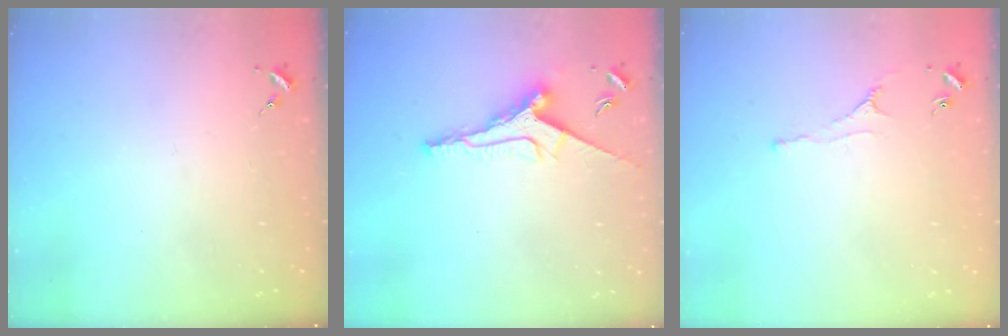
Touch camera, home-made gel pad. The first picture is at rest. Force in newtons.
{"total": 10.1, "press": 10.1, "slide": 0.1}
{"total": 2.2, "press": 2.1, "slide": 0.4}